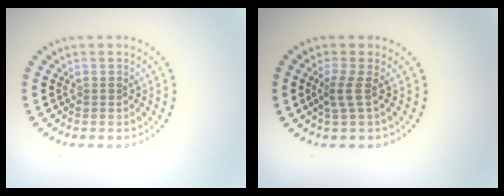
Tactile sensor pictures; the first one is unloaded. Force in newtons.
{"total": 1.9, "press": 1.1, "slide": 1.5}